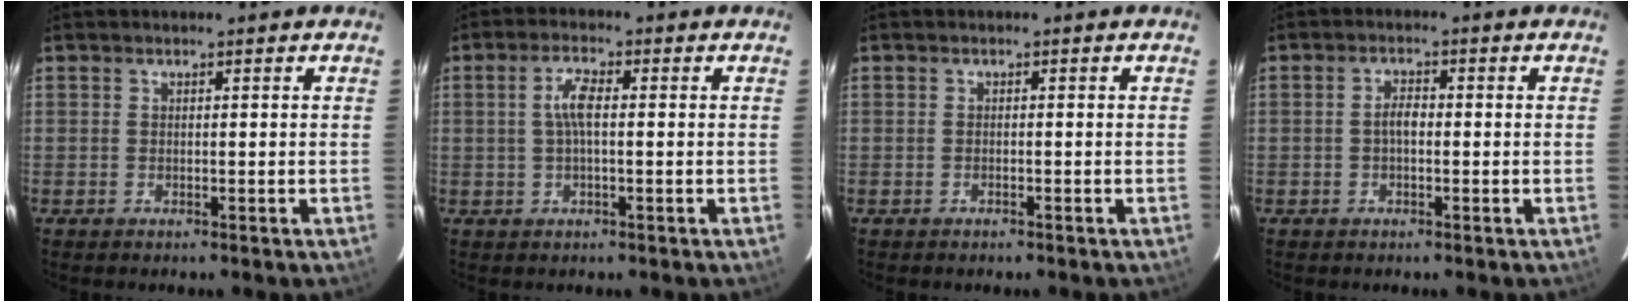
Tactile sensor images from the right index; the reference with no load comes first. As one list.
[{"total": 4.0, "force": [0.2, 1.2, 3.8], "torque": [-0.076, 0.007, 0.005]}, {"total": 0.7, "force": [-0.7, 0.3, 0.2], "torque": [-0.004, 0.002, -0.012]}, {"total": 2.2, "force": [-0.4, 1.1, 1.9], "torque": [-0.037, 0.008, -0.009]}]